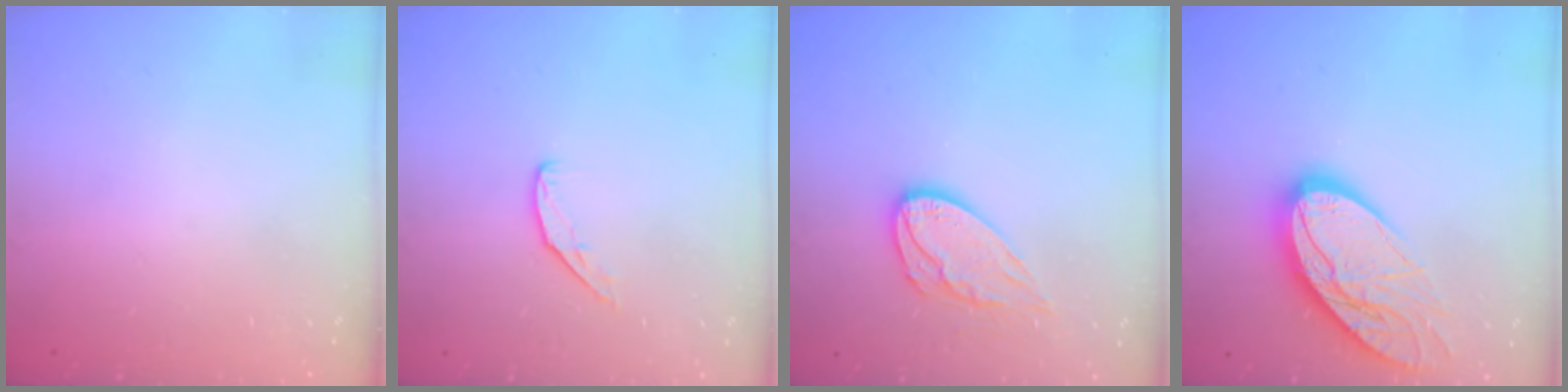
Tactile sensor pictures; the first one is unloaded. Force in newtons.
{"total": 5.4, "press": 5.4, "slide": 0.6}
{"total": 10.3, "press": 10.3, "slide": 0.4}
{"total": 16.8, "press": 16.7, "slide": 1.4}